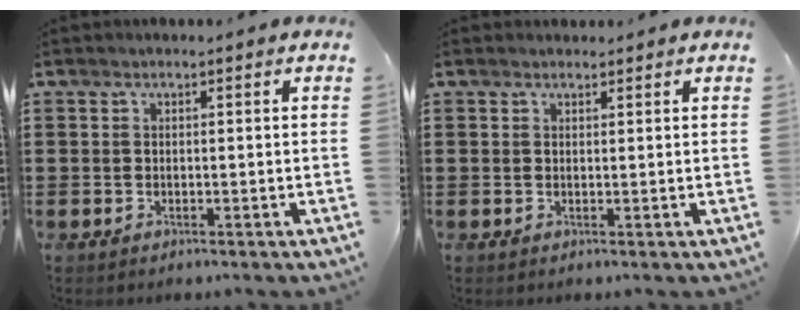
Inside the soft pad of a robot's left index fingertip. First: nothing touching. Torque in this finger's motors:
{"motor_torque": [0.02, -0.17, -0.03, 0.01]}